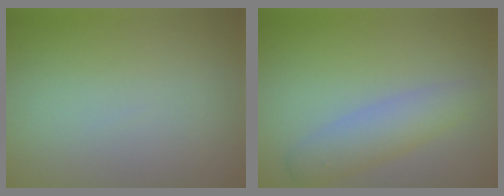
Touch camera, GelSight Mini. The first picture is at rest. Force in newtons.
{"total": 3.3, "press": 3.3, "slide": 0.1}